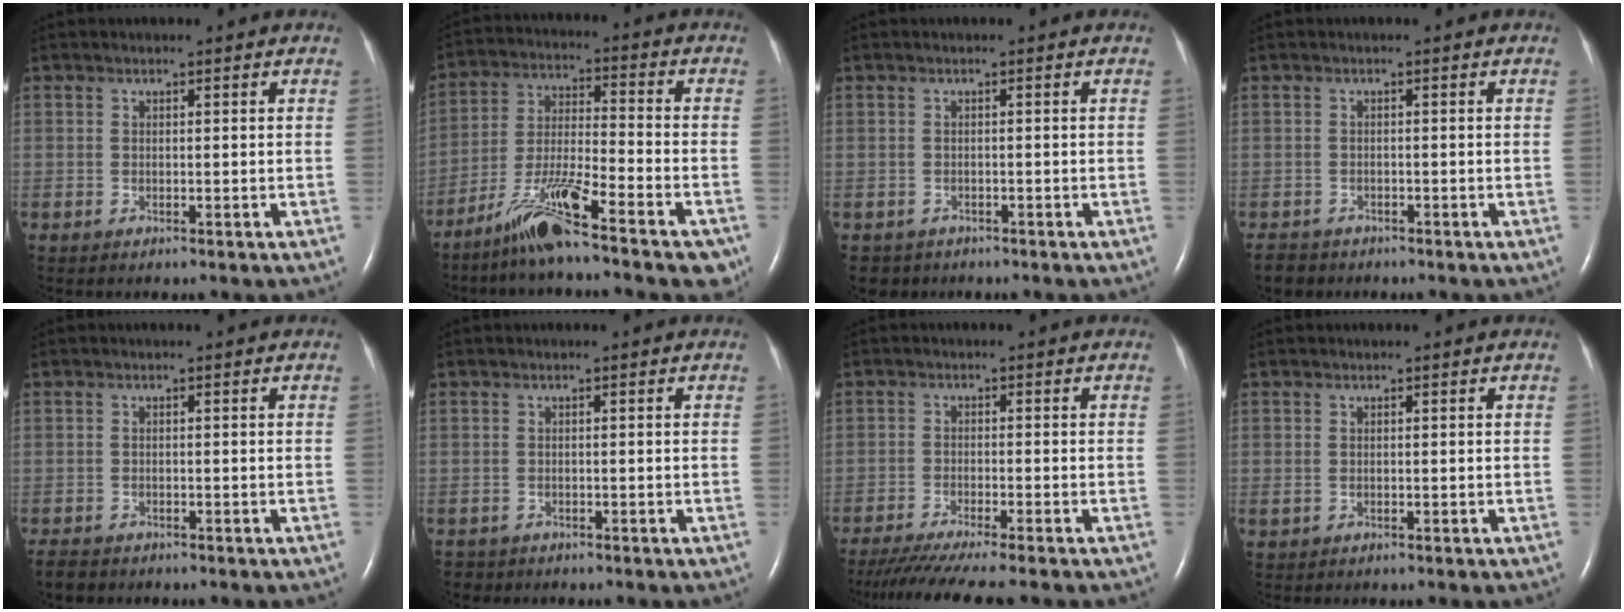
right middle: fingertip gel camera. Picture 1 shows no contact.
{"total": 14.0, "force": [-9.7, 1.8, 10.0], "torque": [-0.170, -0.010, -0.169]}
{"total": 2.2, "force": [-1.7, 1.5, -0.2], "torque": [-0.005, 0.001, -0.027]}
{"total": 3.1, "force": [-2.6, 1.6, 0.2], "torque": [-0.009, -0.002, -0.044]}
{"total": 2.6, "force": [-2.2, 1.1, 0.7], "torque": [-0.015, -0.004, -0.035]}
{"total": 1.1, "force": [-0.9, 0.7, -0.2], "torque": [-0.006, 0.001, -0.014]}
{"total": 10.6, "force": [-9.1, -0.6, 5.5], "torque": [-0.068, -0.030, -0.143]}
{"total": 0.0}